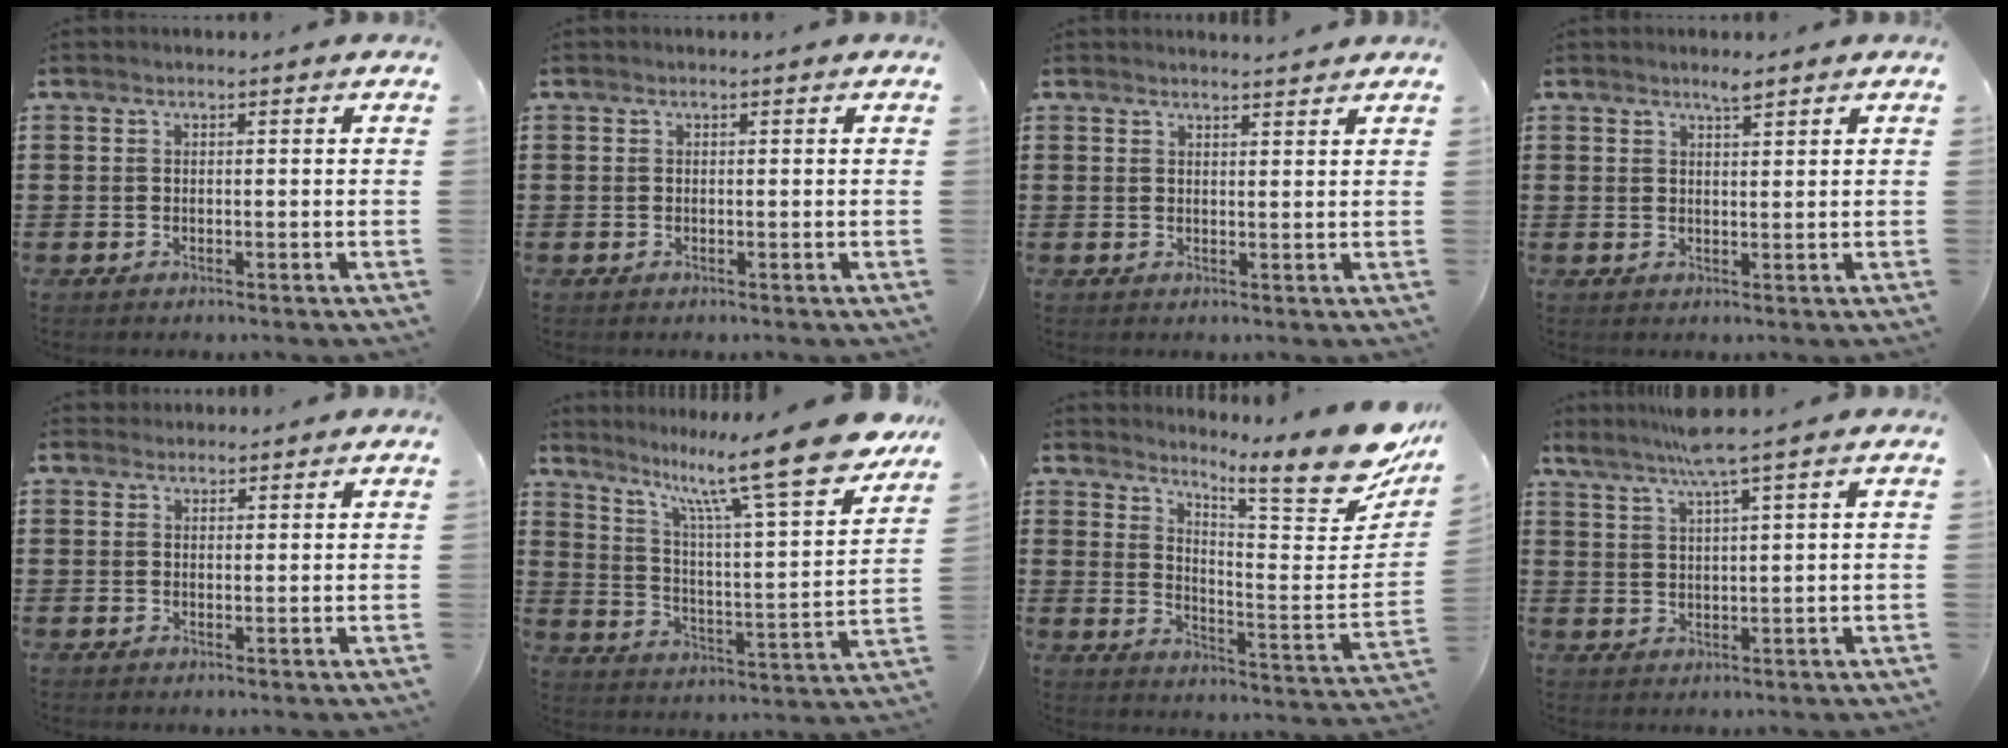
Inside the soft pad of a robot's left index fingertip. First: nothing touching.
{"total": 0.0}
{"total": 1.9, "force": [1.8, -0.1, 0.3], "torque": [-0.009, -0.001, 0.036]}
{"total": 2.2, "force": [1.8, 0.3, 1.2], "torque": [-0.025, 0.000, 0.033]}
{"total": 1.7, "force": [1.6, 0.6, 0.0], "torque": [-0.003, 0.004, 0.032]}
{"total": 15.4, "force": [12.3, 1.2, 9.2], "torque": [-0.175, -0.084, 0.198]}
{"total": 11.1, "force": [8.8, 1.0, 6.7], "torque": [-0.111, -0.077, 0.140]}
{"total": 4.9, "force": [3.9, -0.9, 2.9], "torque": [-0.067, -0.012, 0.066]}